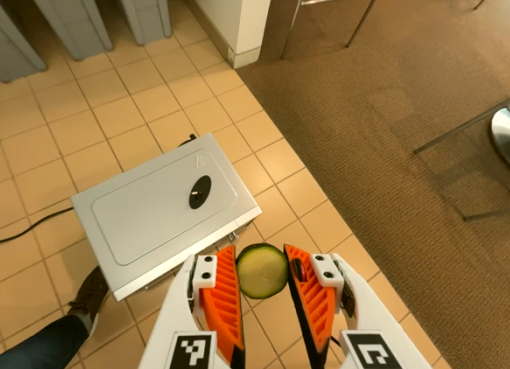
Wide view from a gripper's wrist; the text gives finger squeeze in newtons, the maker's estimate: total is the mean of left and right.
{"total": 8.6, "left": 8.8, "right": 8.5}